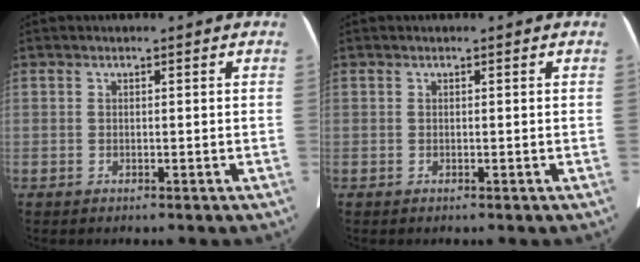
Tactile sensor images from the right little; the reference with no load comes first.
{"total": 0.0}